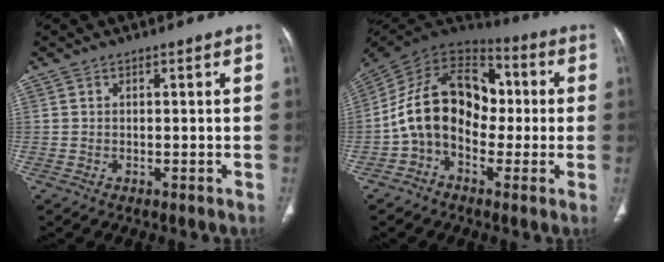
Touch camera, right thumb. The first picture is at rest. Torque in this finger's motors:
{"motor_torque": [2.50, 2.51, 1.43, -1.34, 0.53]}